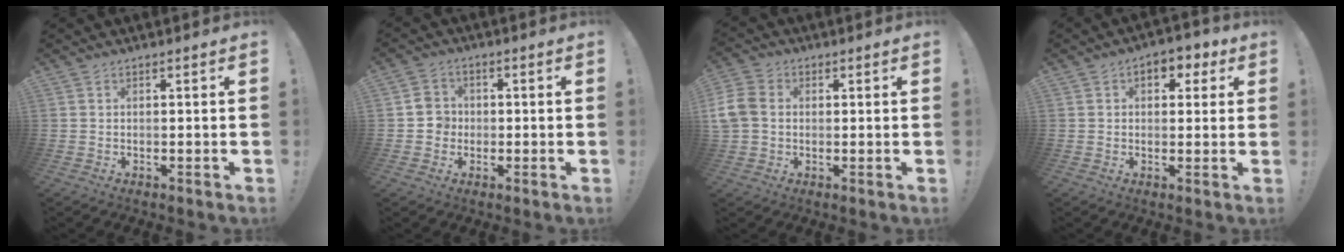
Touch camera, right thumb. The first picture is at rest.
{"total": 5.8, "force": [-0.7, 5.6, 1.6], "torque": [-0.026, 0.017, -0.008]}
{"total": 9.6, "force": [0.7, 7.7, 5.8], "torque": [-0.138, 0.008, 0.018]}
{"total": 5.6, "force": [2.0, 3.9, 3.5], "torque": [-0.025, -0.006, 0.029]}